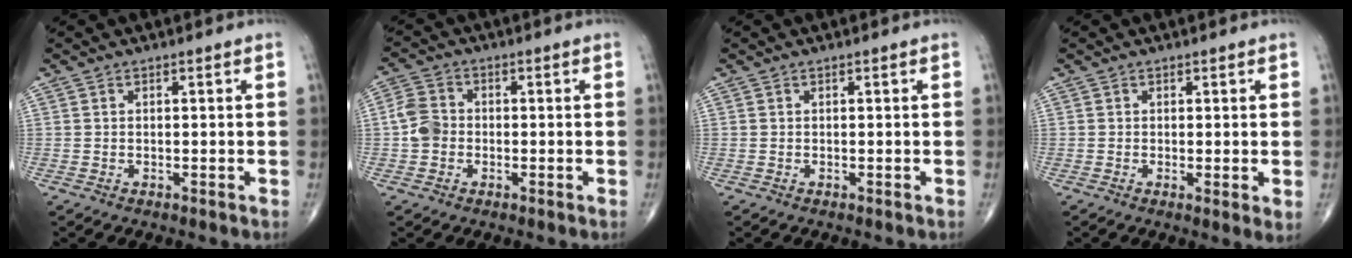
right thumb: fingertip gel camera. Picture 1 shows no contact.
{"total": 4.8, "force": [-0.8, 3.9, 2.6], "torque": [-0.047, 0.012, -0.022]}
{"total": 0.0}
{"total": 2.3, "force": [0.1, 0.5, 2.2], "torque": [-0.040, -0.011, -0.002]}